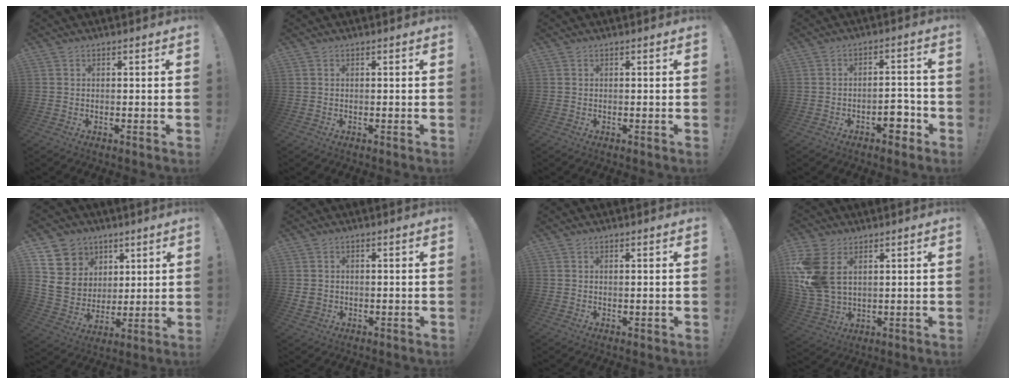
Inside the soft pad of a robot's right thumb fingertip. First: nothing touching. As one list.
[{"total": 0.0}, {"total": 0.0}, {"total": 6.7, "force": [-3.8, 3.4, 4.3], "torque": [-0.050, 0.020, -0.063]}, {"total": 12.2, "force": [4.5, 11.0, 2.8], "torque": [-0.043, -0.025, 0.106]}, {"total": 2.4, "force": [0.1, 2.2, 0.8], "torque": [-0.013, 0.004, 0.004]}, {"total": 0.9, "force": [0.6, 0.2, 0.6], "torque": [-0.008, 0.000, 0.009]}, {"total": 15.2, "force": [4.2, 10.1, 10.5], "torque": [-0.221, -0.021, 0.081]}]